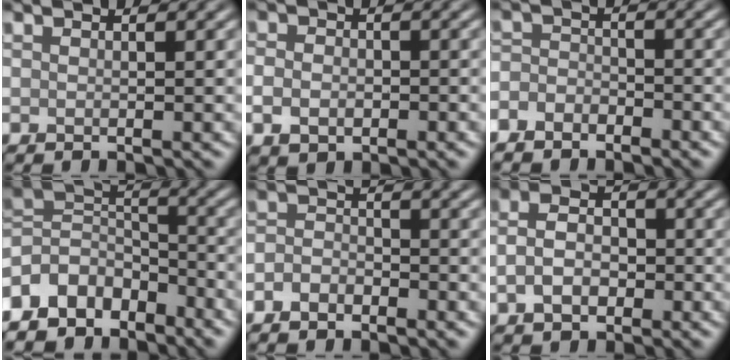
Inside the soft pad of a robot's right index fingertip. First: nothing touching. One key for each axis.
{"total": 2.7, "fx": -0.7, "fy": 2.0, "fz": 1.6, "tx": -0.028, "ty": -0.004, "tz": -0.017}
{"total": 2.9, "fx": -2.3, "fy": 1.6, "fz": 0.9, "tx": -0.009, "ty": 0.001, "tz": -0.053}
{"total": 7.2, "fx": -5.3, "fy": 4.1, "fz": 2.6, "tx": -0.039, "ty": 0.000, "tz": -0.110}
{"total": 2.1, "fx": -1.4, "fy": 1.2, "fz": 1.0, "tx": -0.020, "ty": 0.003, "tz": -0.032}
{"total": 3.7, "fx": -1.2, "fy": 2.6, "fz": 2.4, "tx": -0.047, "ty": 0.002, "tz": -0.029}